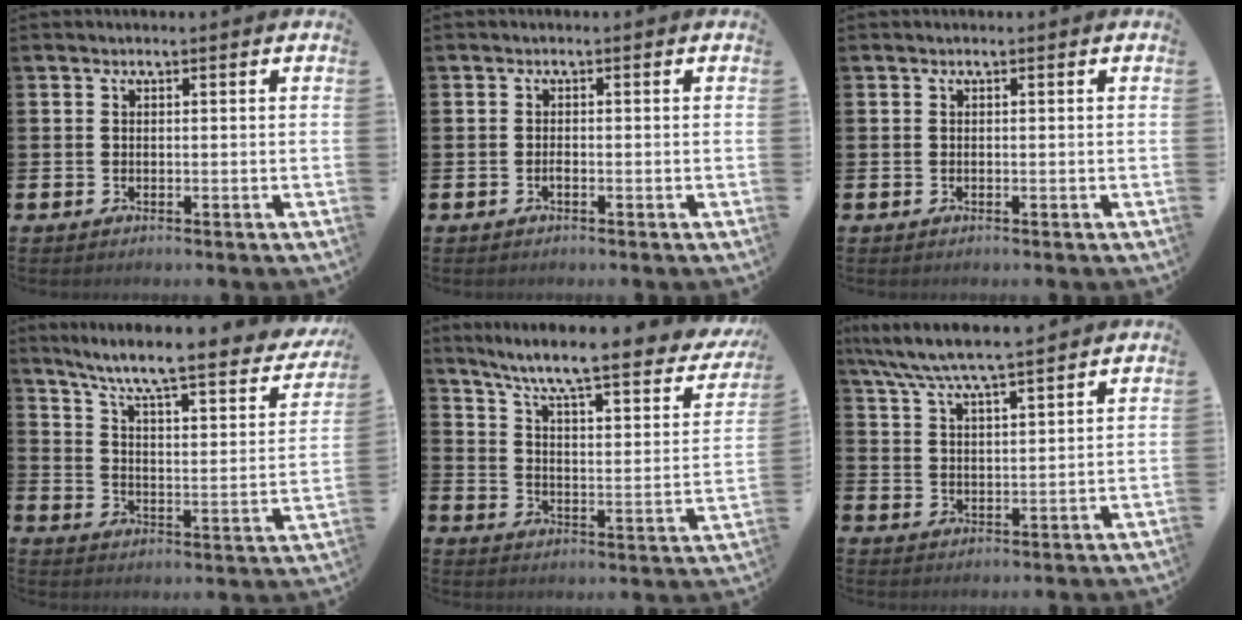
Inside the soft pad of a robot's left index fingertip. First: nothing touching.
{"total": 0.7, "force": [-0.4, 0.2, 0.5], "torque": [-0.004, -0.005, -0.009]}
{"total": 0.0}
{"total": 8.1, "force": [6.6, 1.0, 4.5], "torque": [-0.111, -0.054, 0.101]}
{"total": 8.1, "force": [6.6, 1.0, 4.6], "torque": [-0.111, -0.054, 0.101]}
{"total": 6.9, "force": [6.6, 0.3, 2.2], "torque": [-0.065, -0.033, 0.117]}